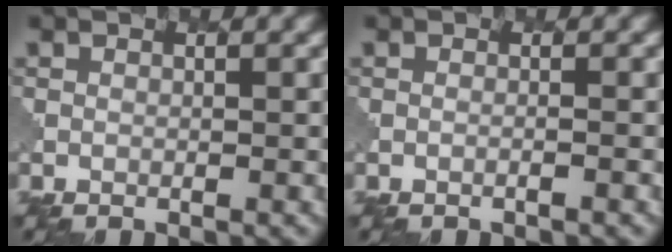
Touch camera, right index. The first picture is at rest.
{"total": 0.6, "force": [-0.3, 0.2, 0.5], "torque": [-0.002, -0.002, -0.015]}